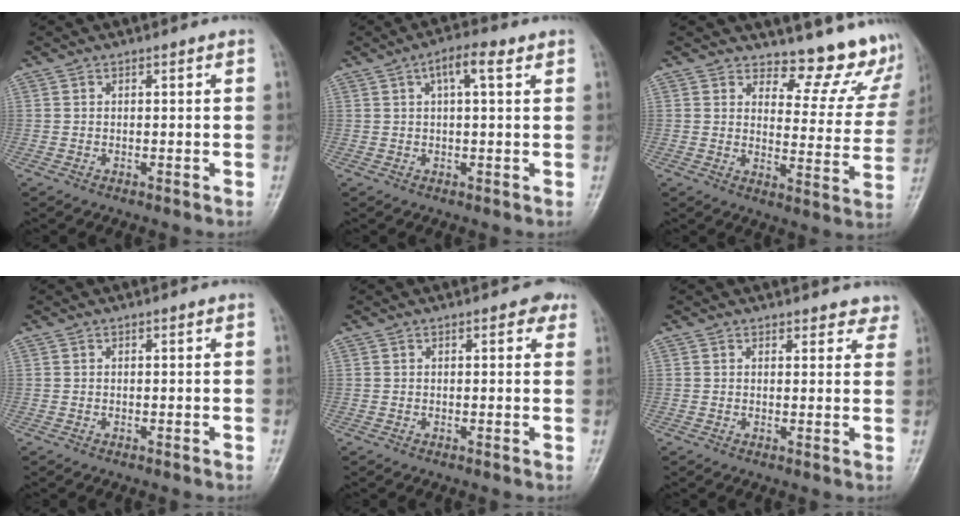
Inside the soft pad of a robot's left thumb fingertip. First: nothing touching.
{"total": 5.2, "force": [2.3, 1.7, 4.4], "torque": [-0.073, 0.012, 0.033]}
{"total": 13.4, "force": [12.2, 4.7, 2.9], "torque": [0.008, -0.126, 0.132]}
{"total": 0.0}
{"total": 1.9, "force": [1.0, 1.2, 1.0], "torque": [0.006, -0.001, 0.007]}
{"total": 4.3, "force": [3.8, 2.0, 0.0], "torque": [0.040, -0.020, 0.024]}